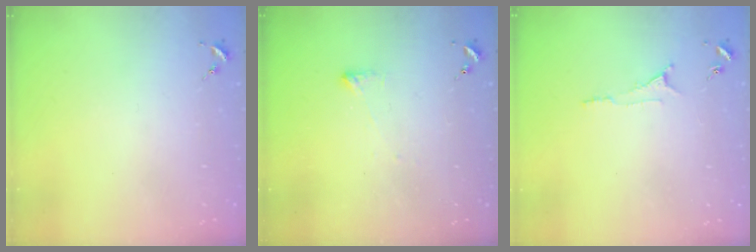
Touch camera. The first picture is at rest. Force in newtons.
{"total": 3.1, "press": 3.1, "slide": 0.5}
{"total": 5.3, "press": 5.3, "slide": 0.6}